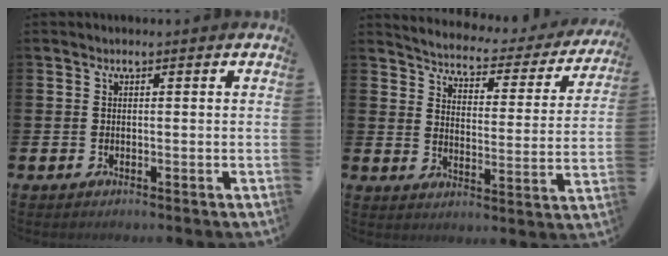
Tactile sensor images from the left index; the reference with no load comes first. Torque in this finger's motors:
{"motor_torque": [0.84, -1.31, 0.09, 0.04]}